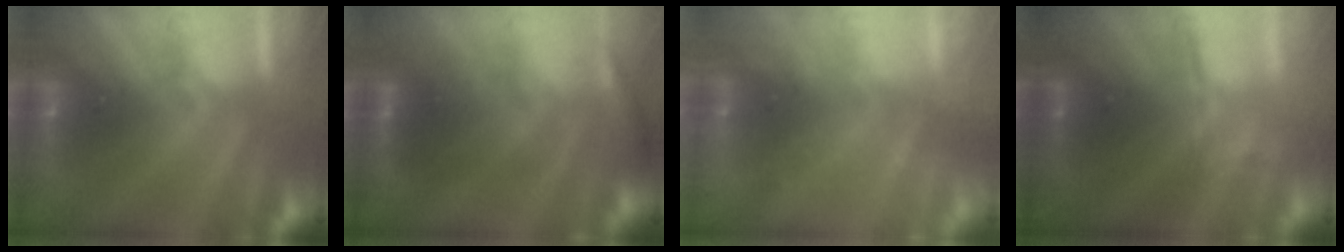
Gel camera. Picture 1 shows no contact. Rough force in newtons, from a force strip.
{"total": 2.7}
{"total": 2.4}
{"total": 1.7}